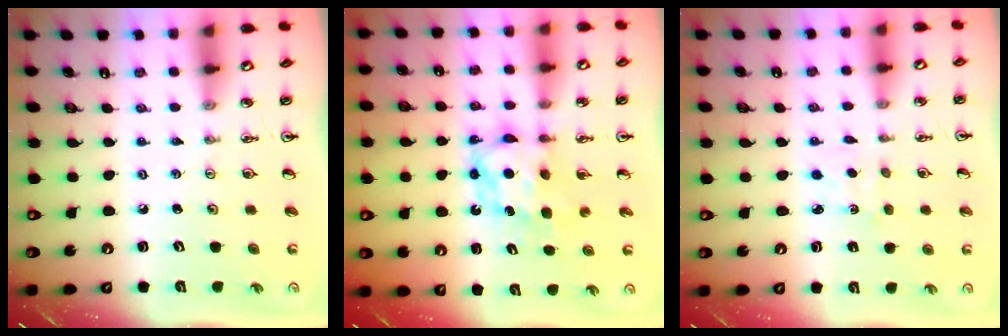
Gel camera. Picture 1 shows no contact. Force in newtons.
{"total": 6.2, "press": 6.1, "slide": 0.5}
{"total": 2.7, "press": 2.7, "slide": 0.4}